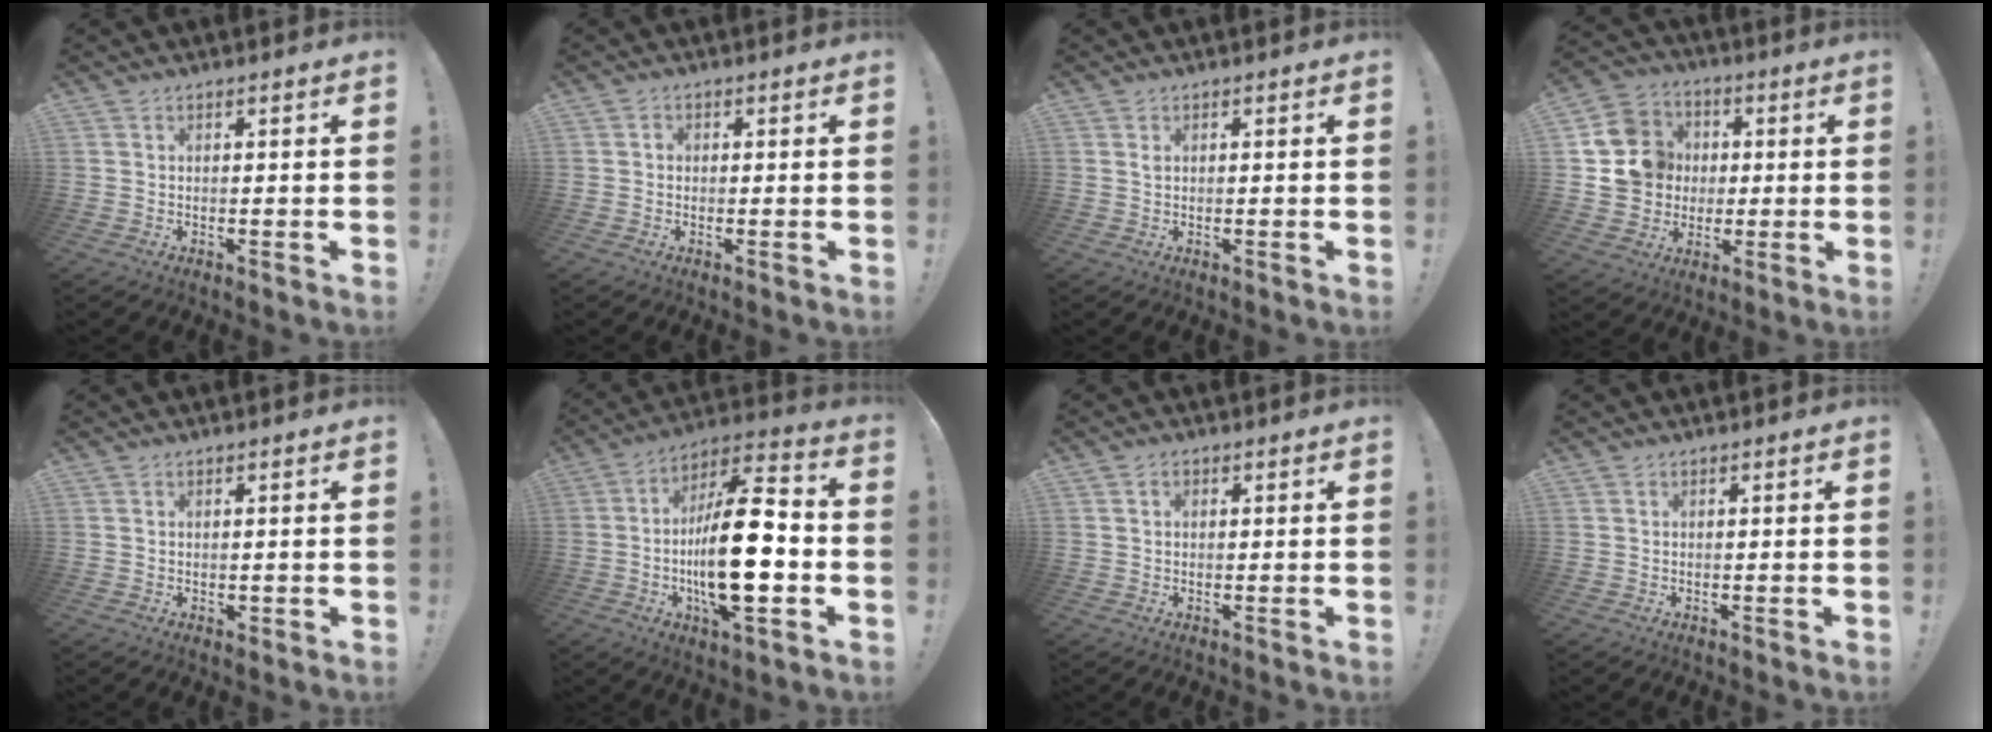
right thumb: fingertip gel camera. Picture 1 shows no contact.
{"total": 1.3, "force": [-0.5, 1.1, 0.5], "torque": [-0.007, 0.005, -0.010]}
{"total": 0.7, "force": [0.3, 0.4, 0.4], "torque": [-0.003, -0.002, 0.005]}
{"total": 14.9, "force": [1.0, 13.9, 5.2], "torque": [-0.072, 0.011, 0.036]}
{"total": 0.8, "force": [0.1, 0.7, 0.4], "torque": [-0.004, 0.001, 0.001]}
{"total": 22.7, "force": [-3.4, 7.4, 21.1], "torque": [-0.377, 0.014, -0.054]}
{"total": 1.8, "force": [0.5, 1.2, 1.2], "torque": [-0.017, 0.002, 0.007]}
{"total": 0.0}